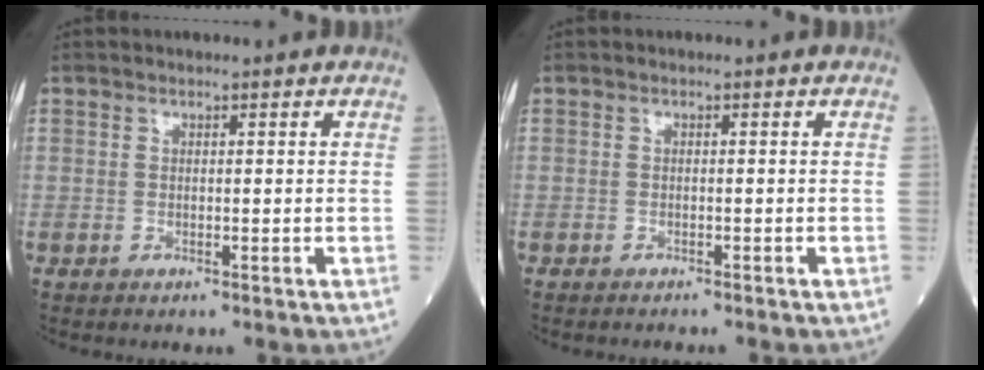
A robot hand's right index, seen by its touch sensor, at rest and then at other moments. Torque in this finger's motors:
{"motor_torque": [-0.18, -0.04, -0.11, -0.05]}